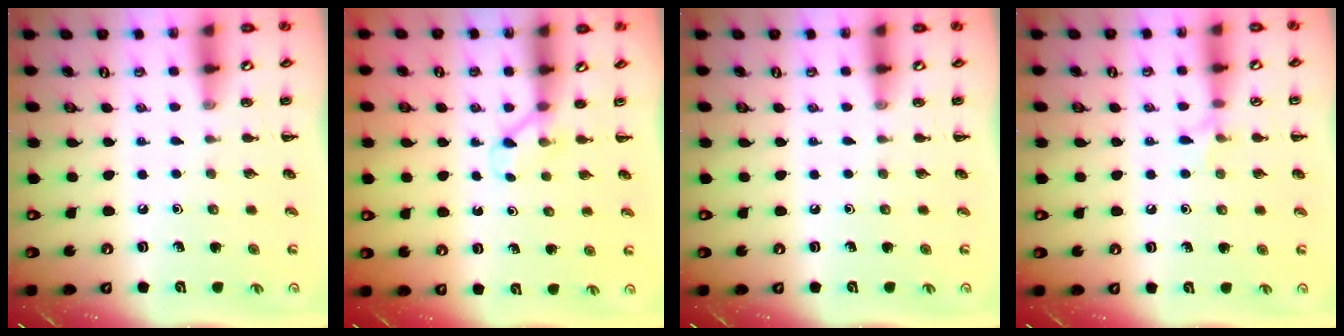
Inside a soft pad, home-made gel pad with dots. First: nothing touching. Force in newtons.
{"total": 2.8, "press": 2.6, "slide": 1.0}
{"total": 0.0}
{"total": 5.2, "press": 4.9, "slide": 1.9}